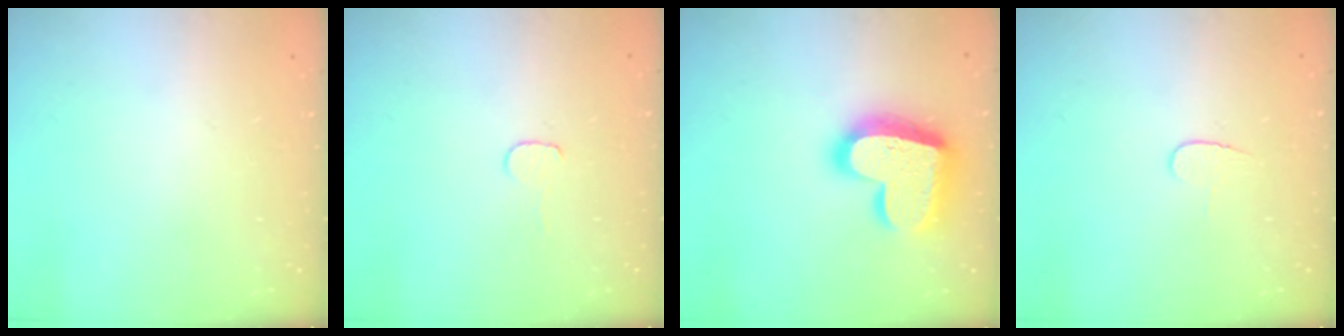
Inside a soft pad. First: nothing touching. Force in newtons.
{"total": 3.5, "press": 3.5, "slide": 0.4}
{"total": 21.7, "press": 21.6, "slide": 1.5}
{"total": 3.8, "press": 3.8, "slide": 0.4}